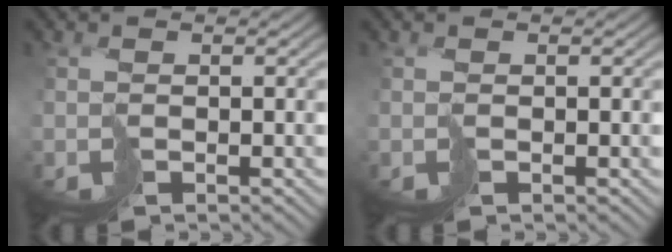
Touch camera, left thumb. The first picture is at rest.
{"total": 0.0}